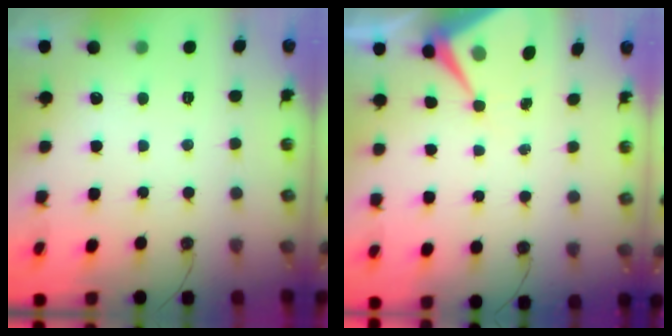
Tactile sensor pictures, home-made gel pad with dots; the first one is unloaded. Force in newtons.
{"total": 7.6, "press": 7.6, "slide": 0.8}